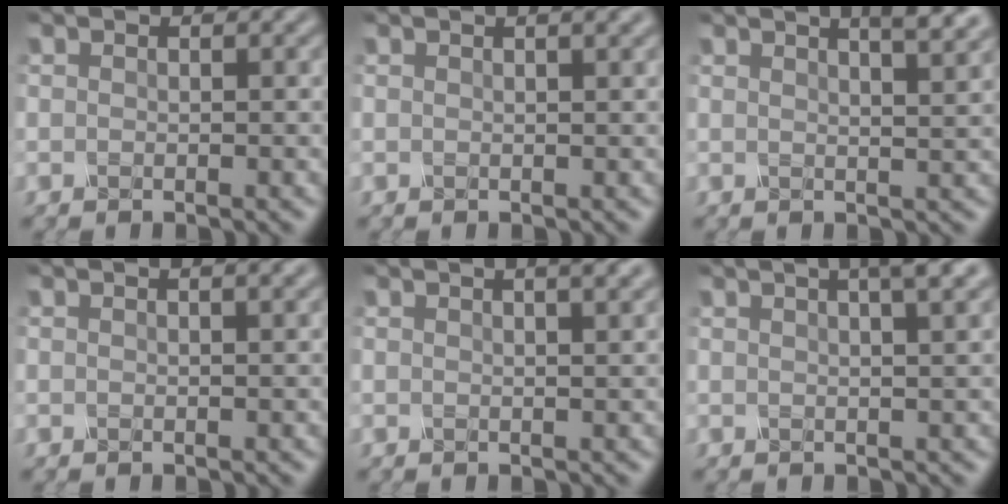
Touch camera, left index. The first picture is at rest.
{"total": 2.4, "force": [1.4, 0.8, 1.8], "torque": [-0.009, 0.006, 0.006]}
{"total": 5.3, "force": [3.5, 1.6, 3.7], "torque": [-0.023, 0.029, 0.018]}
{"total": 2.7, "force": [1.6, 1.0, 2.0], "torque": [-0.008, 0.009, 0.004]}
{"total": 5.0, "force": [2.9, 2.0, 3.5], "torque": [-0.019, 0.030, 0.002]}
{"total": 5.3, "force": [3.0, 1.4, 4.1], "torque": [-0.032, 0.025, 0.014]}